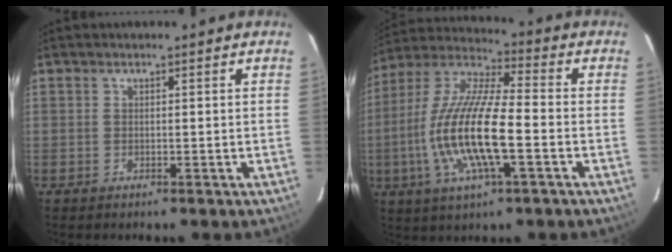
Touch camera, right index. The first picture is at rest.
{"total": 17.8, "force": [-4.1, 4.1, 16.8], "torque": [-0.337, -0.008, -0.084]}